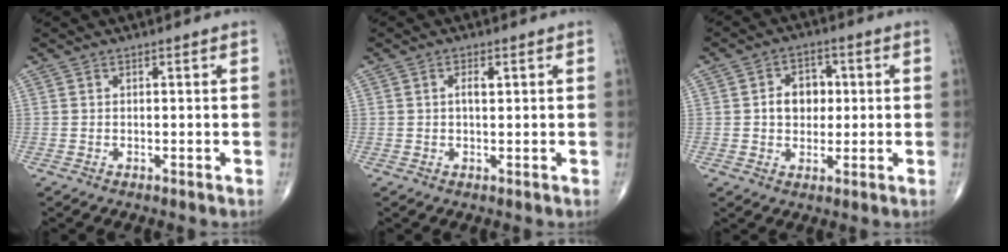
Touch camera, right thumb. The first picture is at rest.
{"total": 1.9, "force": [0.5, 0.8, 1.7], "torque": [-0.031, 0.001, 0.008]}
{"total": 6.8, "force": [0.5, 5.2, 4.2], "torque": [-0.038, 0.009, 0.006]}